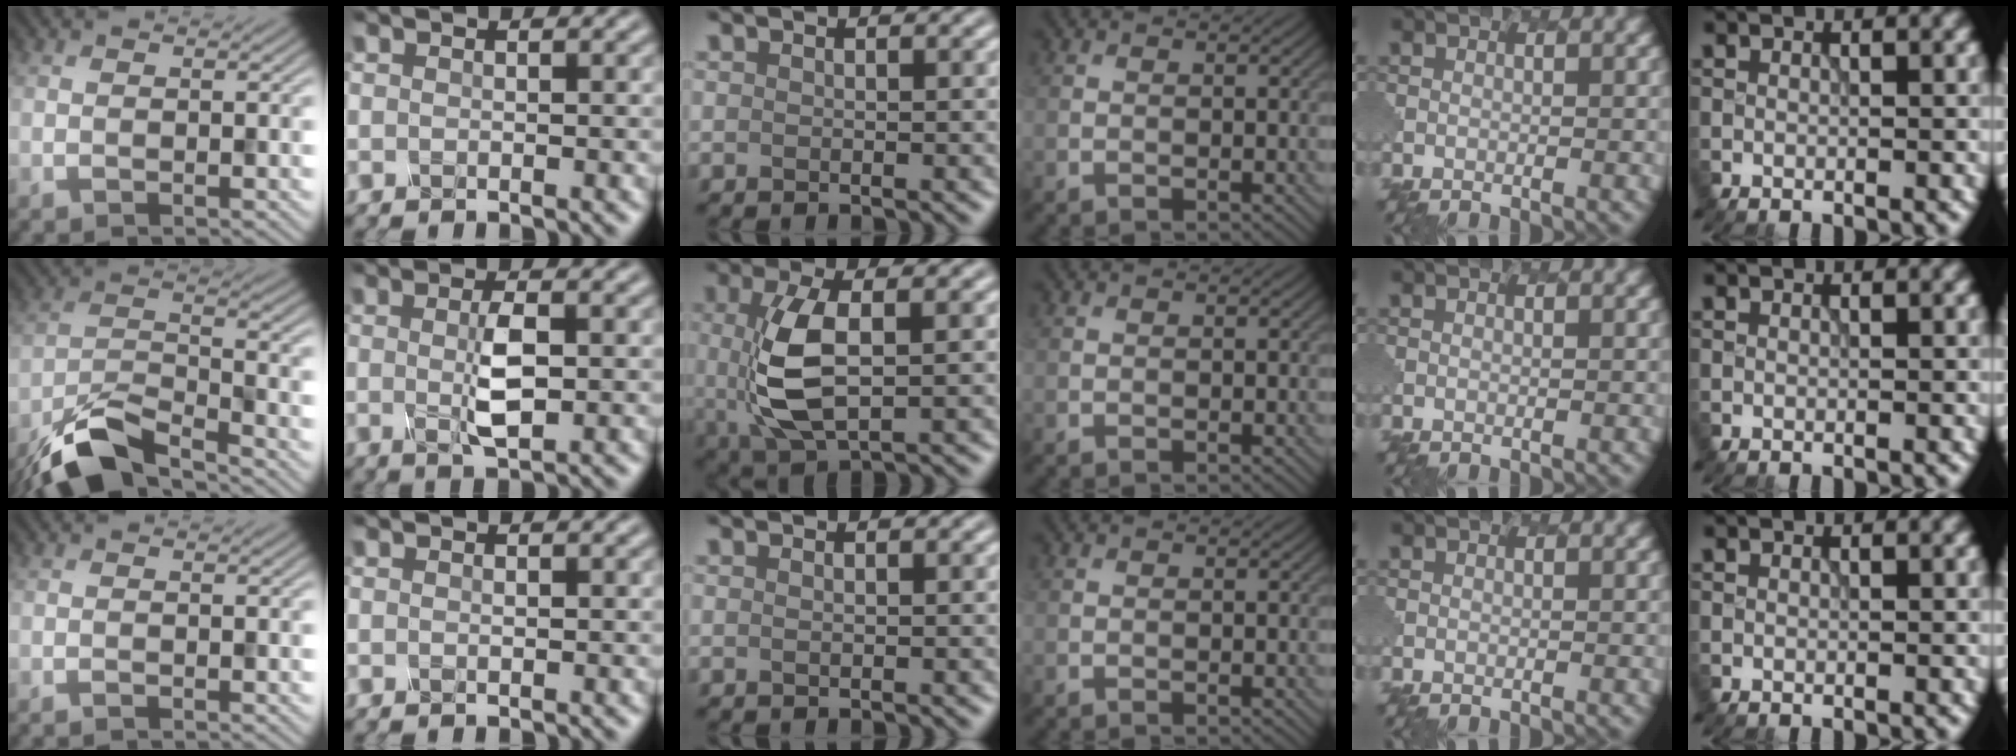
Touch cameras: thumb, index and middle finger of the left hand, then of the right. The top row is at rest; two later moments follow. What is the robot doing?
{"motion": "press", "object": "mechanical pencil"}